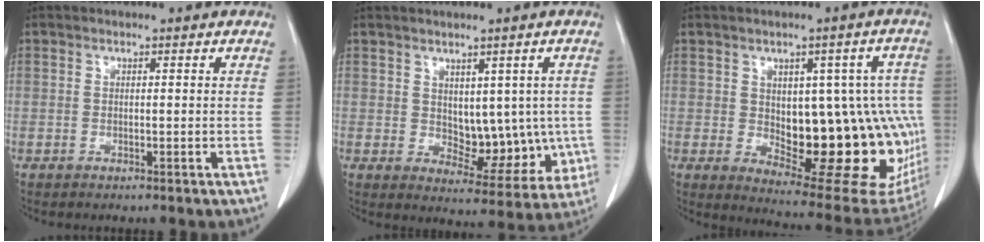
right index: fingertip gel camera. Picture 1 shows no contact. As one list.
[{"total": 8.8, "force": [0.4, 5.6, 6.8], "torque": [-0.067, 0.006, 0.028]}, {"total": 20.8, "force": [-1.7, 8.7, 18.8], "torque": [-0.164, 0.023, 0.014]}]